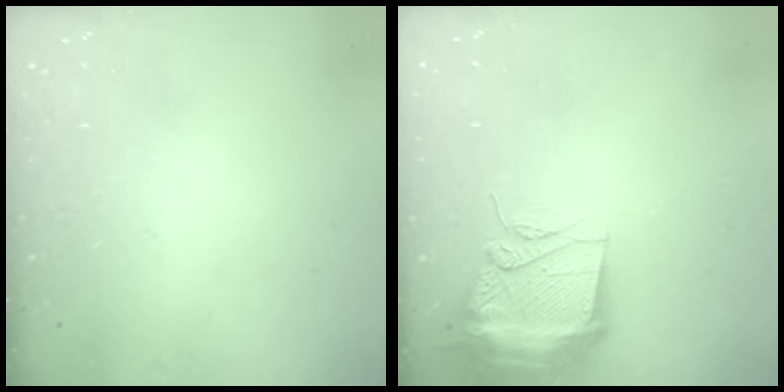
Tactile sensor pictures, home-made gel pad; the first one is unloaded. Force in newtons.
{"total": 15.0, "press": 14.9, "slide": 1.4}